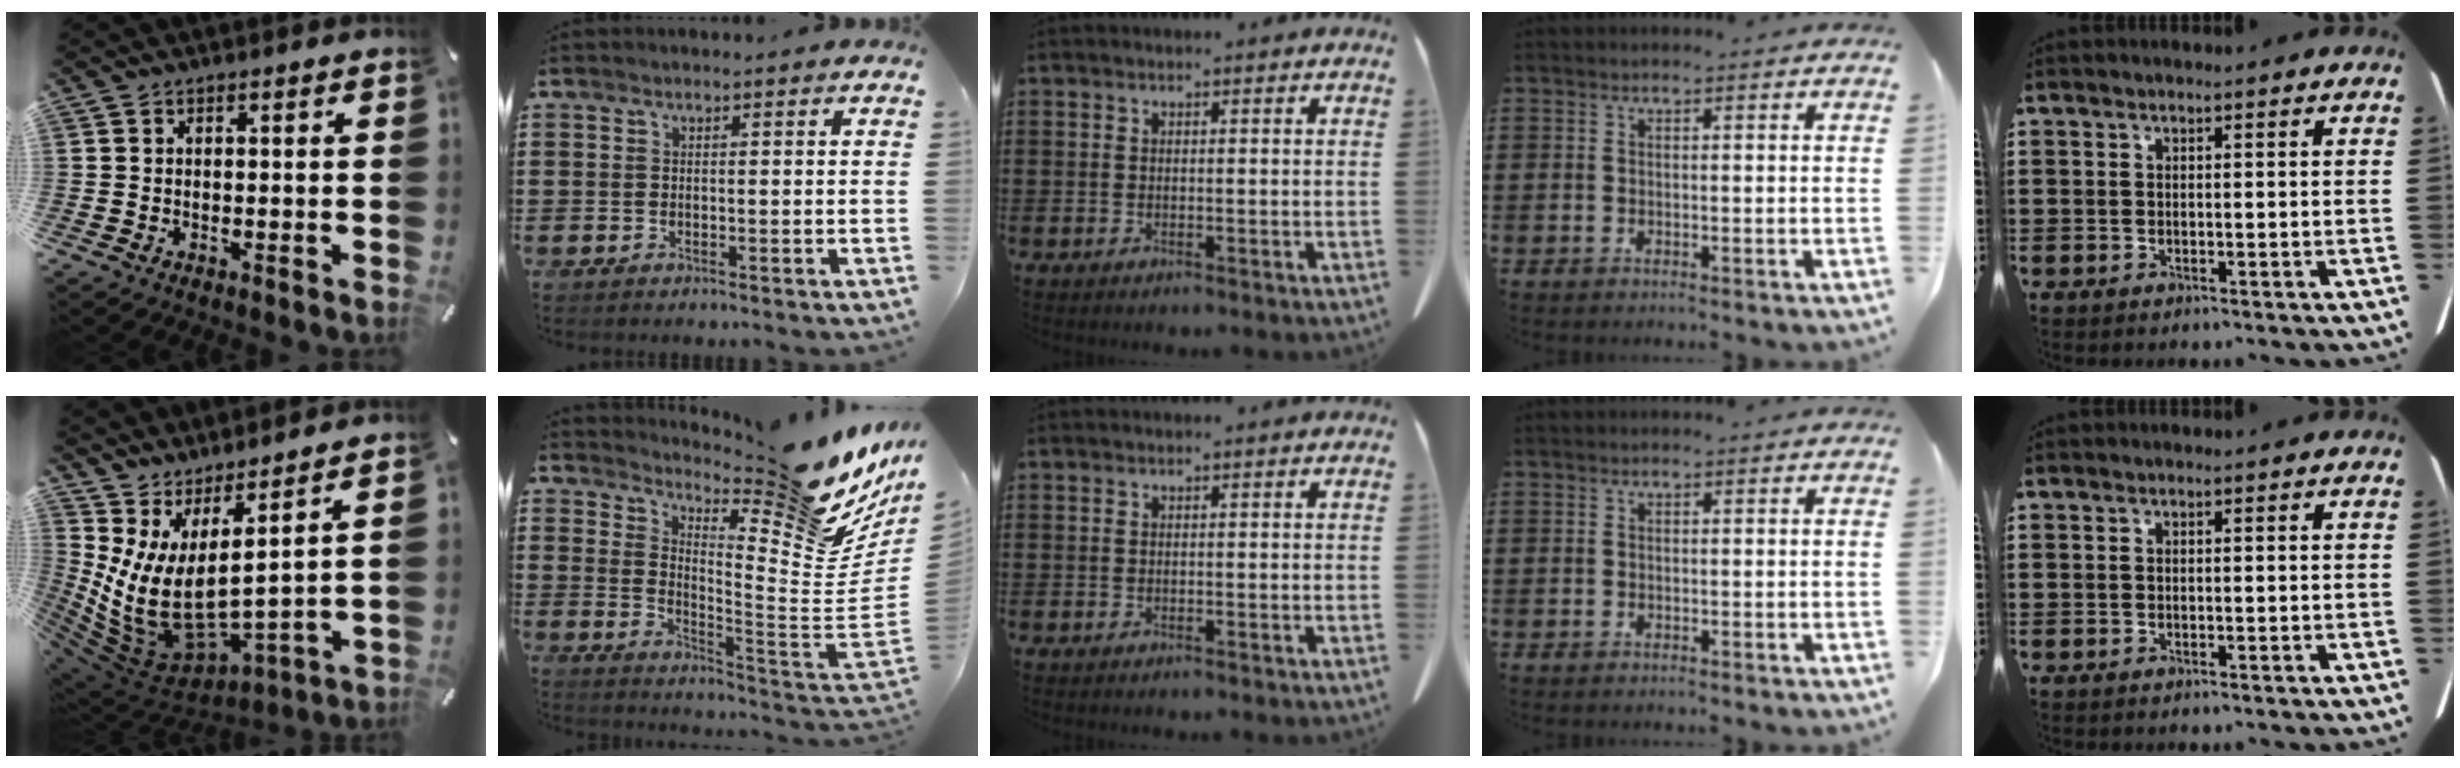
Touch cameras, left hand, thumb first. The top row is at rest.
{"thumb": {"total": 9.5, "force": [1.8, 4.9, 7.9], "torque": [-0.198, -0.063, 0.032]}, "index": {"total": 13.6, "force": [11.0, 1.5, 7.9], "torque": [-0.104, -0.114, 0.173]}}